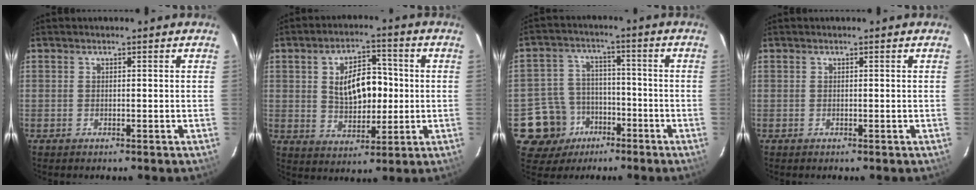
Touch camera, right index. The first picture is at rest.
{"total": 10.5, "force": [1.0, 6.1, 8.4], "torque": [-0.149, 0.019, 0.030]}
{"total": 10.5, "force": [-5.1, 9.0, 1.4], "torque": [-0.057, 0.033, -0.068]}
{"total": 0.0}